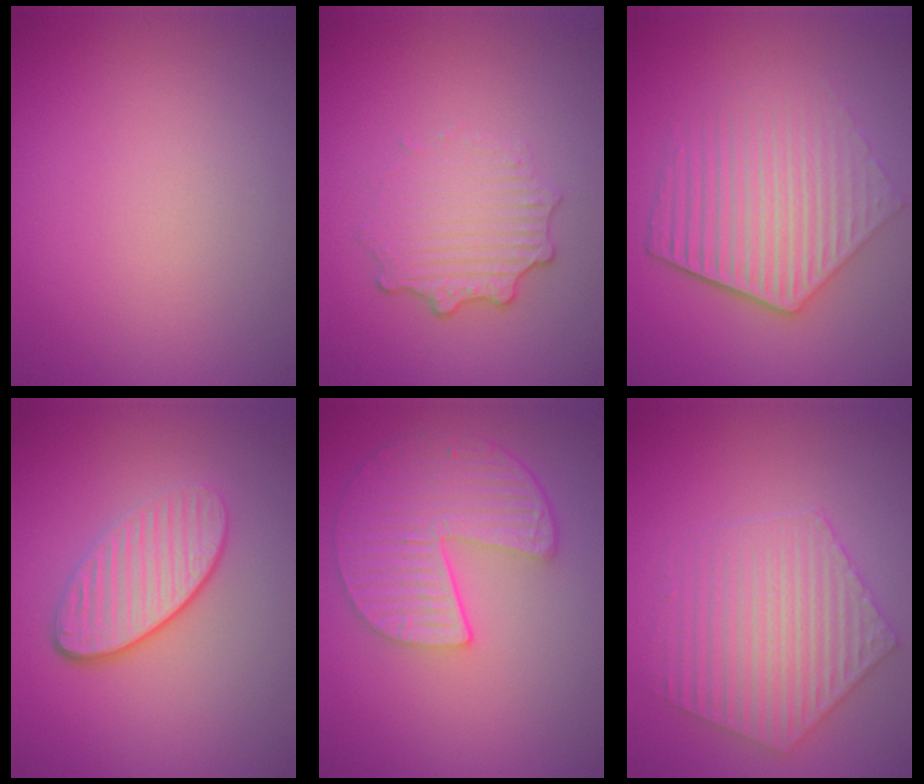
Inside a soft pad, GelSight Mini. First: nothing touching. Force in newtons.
{"total": 3.2, "press": 2.5, "slide": 1.9}
{"total": 6.0, "press": 4.4, "slide": 4.1}
{"total": 4.3, "press": 3.2, "slide": 2.9}
{"total": 6.2, "press": 4.7, "slide": 4.0}
{"total": 4.5, "press": 4.1, "slide": 2.0}